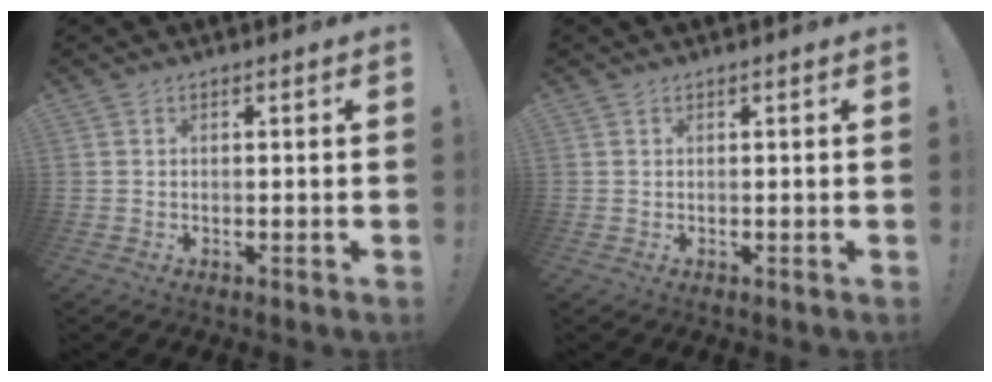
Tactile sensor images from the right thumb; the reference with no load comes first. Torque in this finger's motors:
{"motor_torque": [-0.15, 0.00, -0.18, 0.38, -0.04]}